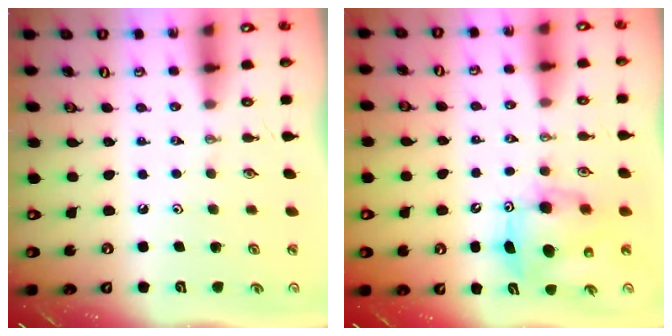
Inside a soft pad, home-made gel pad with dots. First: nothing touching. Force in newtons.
{"total": 8.2, "press": 8.2, "slide": 0.6}